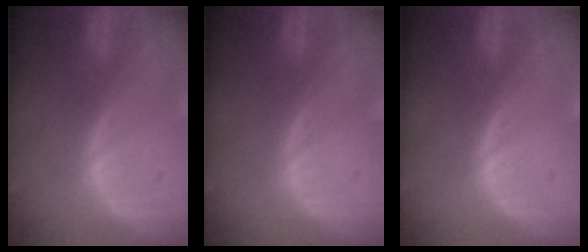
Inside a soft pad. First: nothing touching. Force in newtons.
{"total": 0.0}
{"total": 0.0}